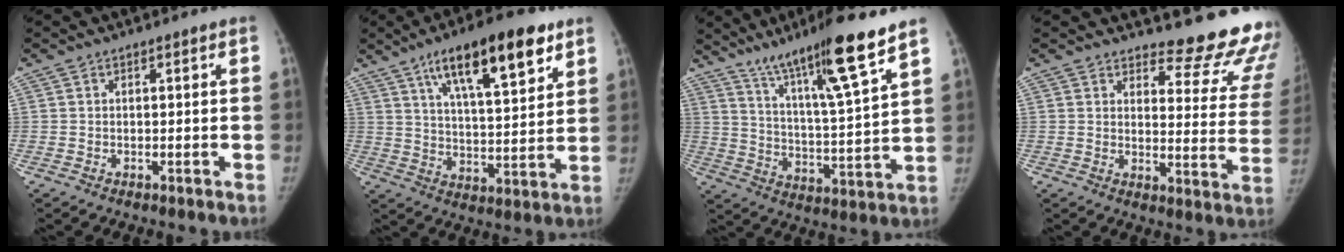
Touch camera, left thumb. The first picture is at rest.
{"total": 18.1, "force": [10.1, 5.6, 13.9], "torque": [-0.191, -0.033, 0.164]}
{"total": 17.5, "force": [12.0, 0.5, 12.7], "torque": [-0.200, -0.061, 0.201]}
{"total": 16.8, "force": [15.8, 3.8, 4.3], "torque": [-0.002, -0.170, 0.167]}